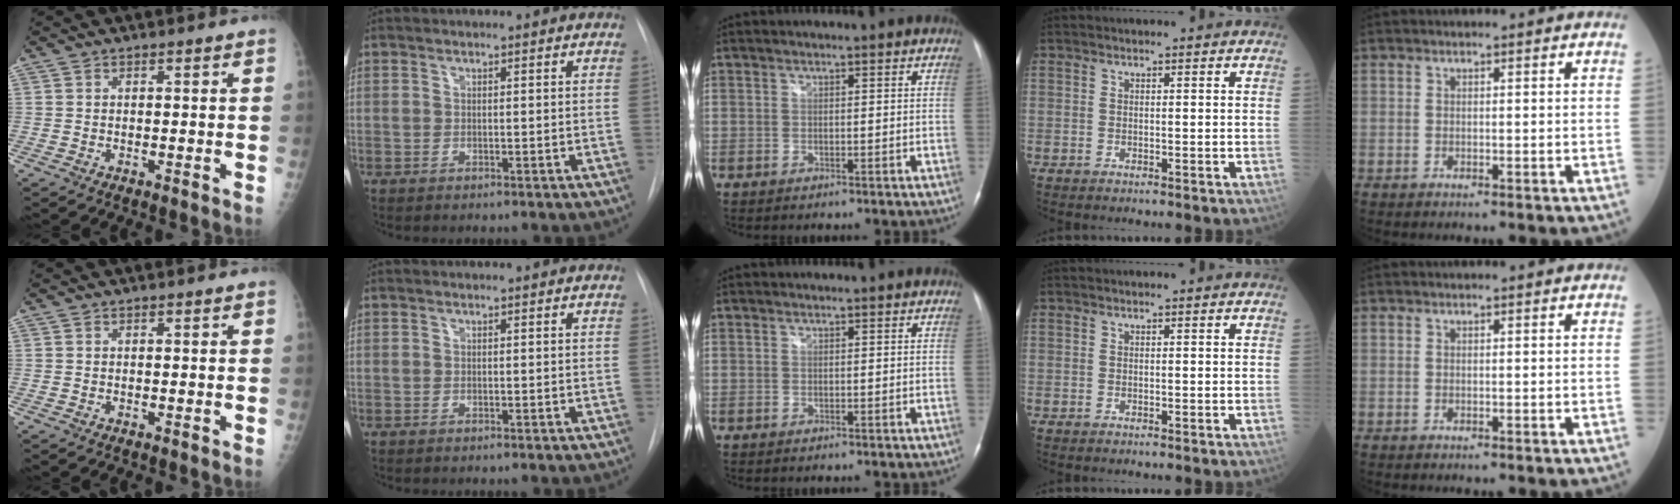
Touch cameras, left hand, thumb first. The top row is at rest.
{}